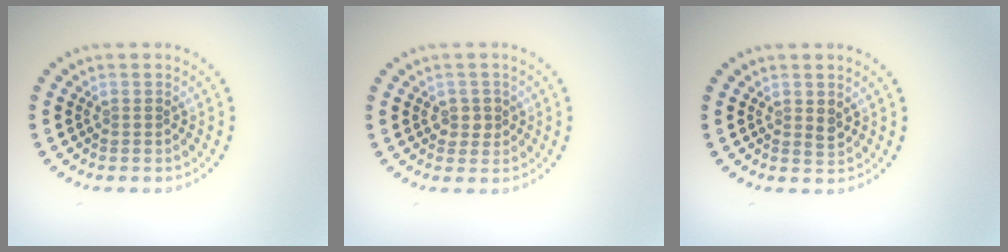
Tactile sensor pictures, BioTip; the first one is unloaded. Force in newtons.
{"total": 1.5, "press": 1.4, "slide": 0.5}
{"total": 1.0, "press": 1.0, "slide": 0.4}